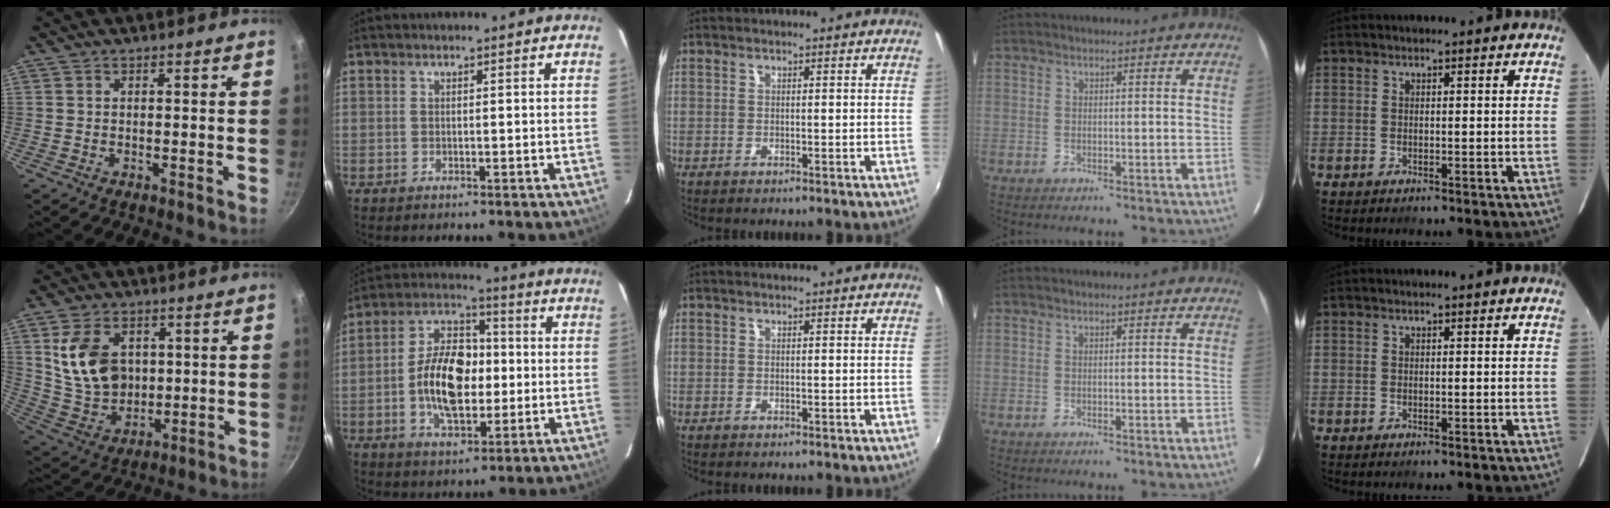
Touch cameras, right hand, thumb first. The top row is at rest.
{"thumb": {"total": 14.3, "force": [3.0, 10.6, 9.2], "torque": [-0.146, -0.017, 0.070]}, "index": {"total": 14.5, "force": [-1.6, 8.3, 11.8], "torque": [-0.224, 0.019, -0.028]}}